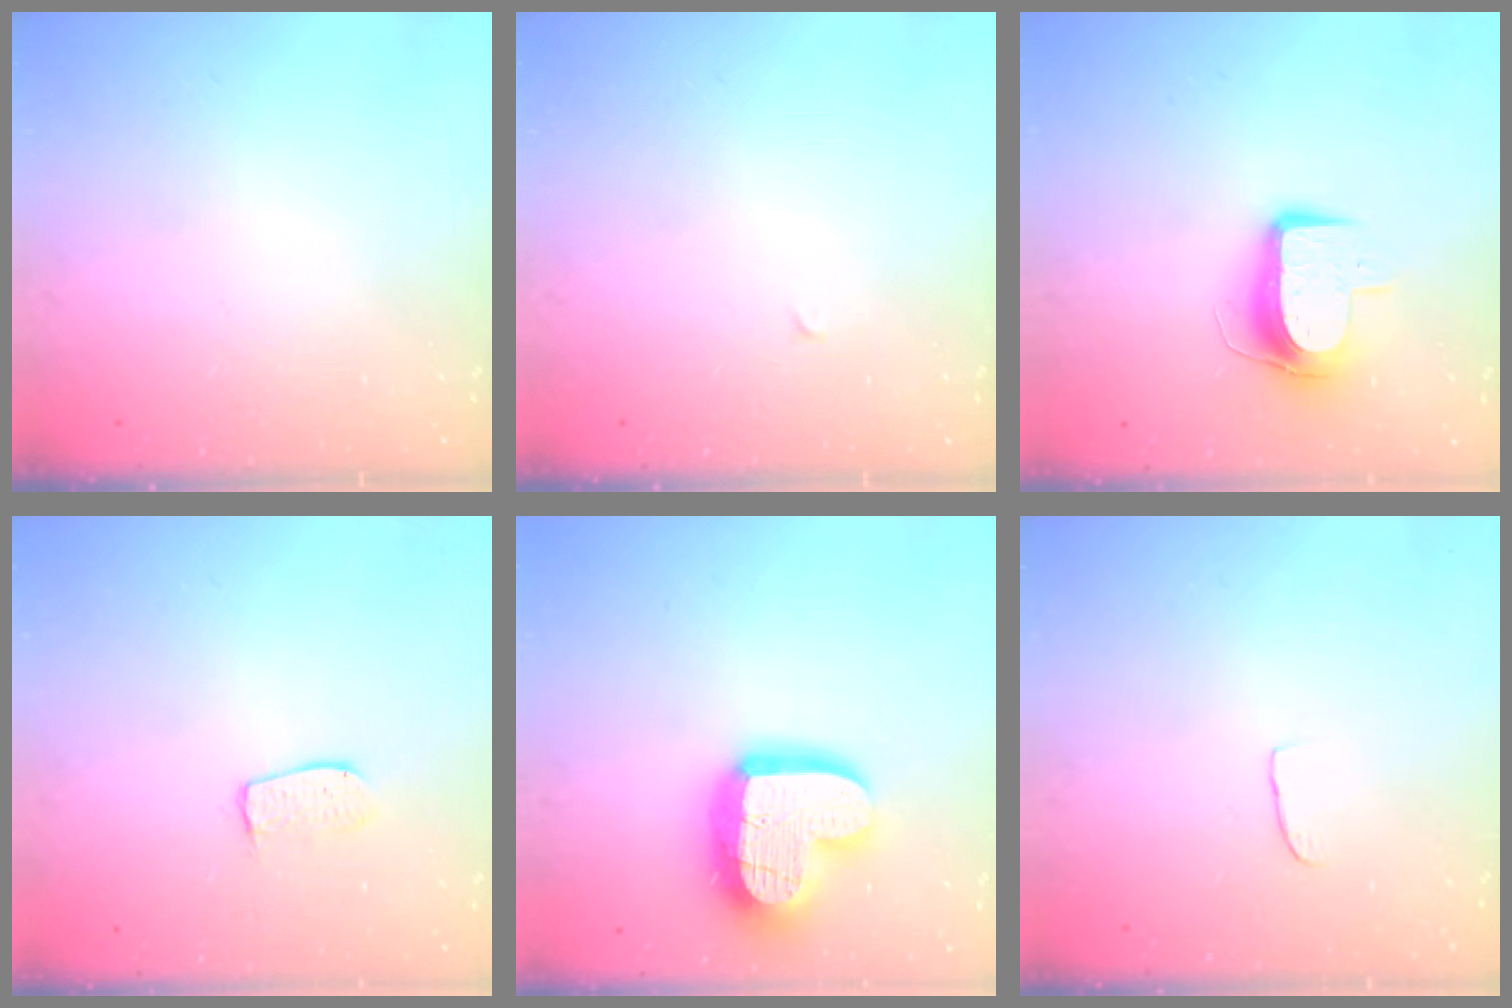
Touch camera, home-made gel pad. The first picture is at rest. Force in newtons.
{"total": 0.0}
{"total": 9.8, "press": 9.7, "slide": 1.0}
{"total": 6.7, "press": 6.7, "slide": 0.5}
{"total": 16.9, "press": 16.9, "slide": 1.3}
{"total": 2.6, "press": 2.6, "slide": 0.2}